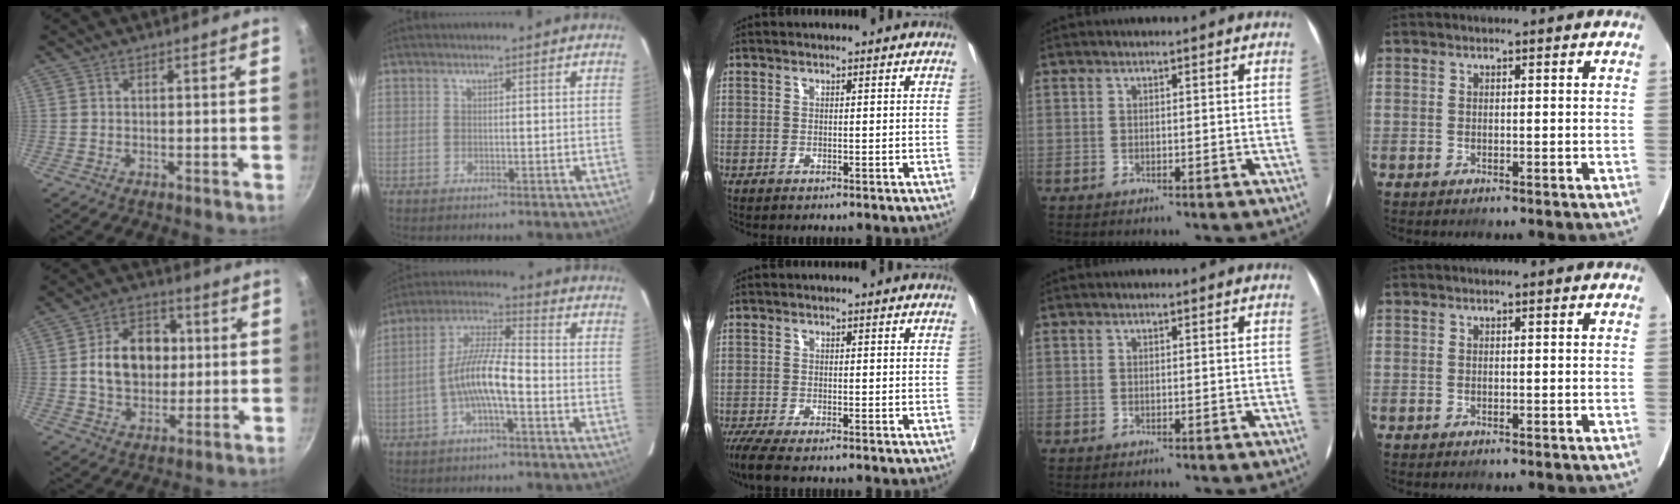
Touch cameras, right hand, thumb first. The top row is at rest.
{"thumb": {"total": 14.2, "force": [1.3, 10.7, 9.3], "torque": [-0.112, 0.016, 0.016]}, "index": {"total": 9.3, "force": [-3.2, 1.8, 8.6], "torque": [-0.181, 0.012, -0.060]}, "middle": {"total": 5.4, "force": [-4.2, 0.6, 3.3], "torque": [-0.082, -0.026, -0.080]}}